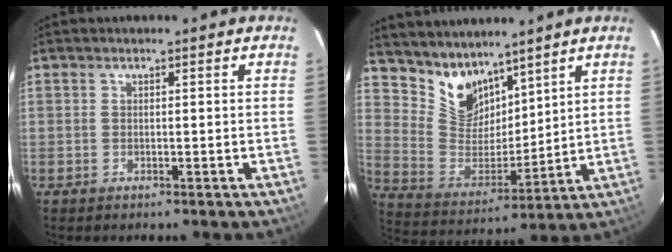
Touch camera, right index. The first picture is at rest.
{"total": 11.2, "force": [8.7, 6.1, 3.4], "torque": [-0.069, 0.000, 0.181]}